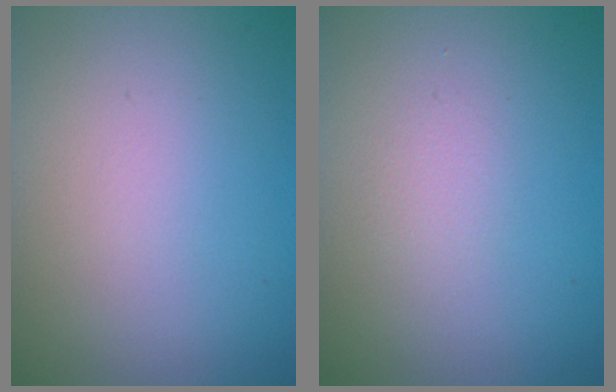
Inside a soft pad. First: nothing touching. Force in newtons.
{"total": 0.9, "press": 0.9, "slide": 0.1}